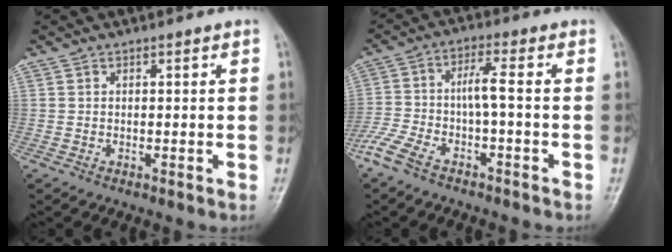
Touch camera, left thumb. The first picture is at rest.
{"total": 8.4, "force": [-3.9, 1.4, 7.3], "torque": [-0.174, 0.026, -0.076]}